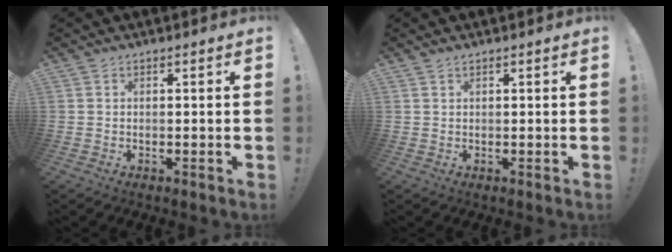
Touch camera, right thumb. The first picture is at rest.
{"total": 0.6, "force": [0.5, 0.1, 0.2], "torque": [-0.011, 0.003, 0.011]}